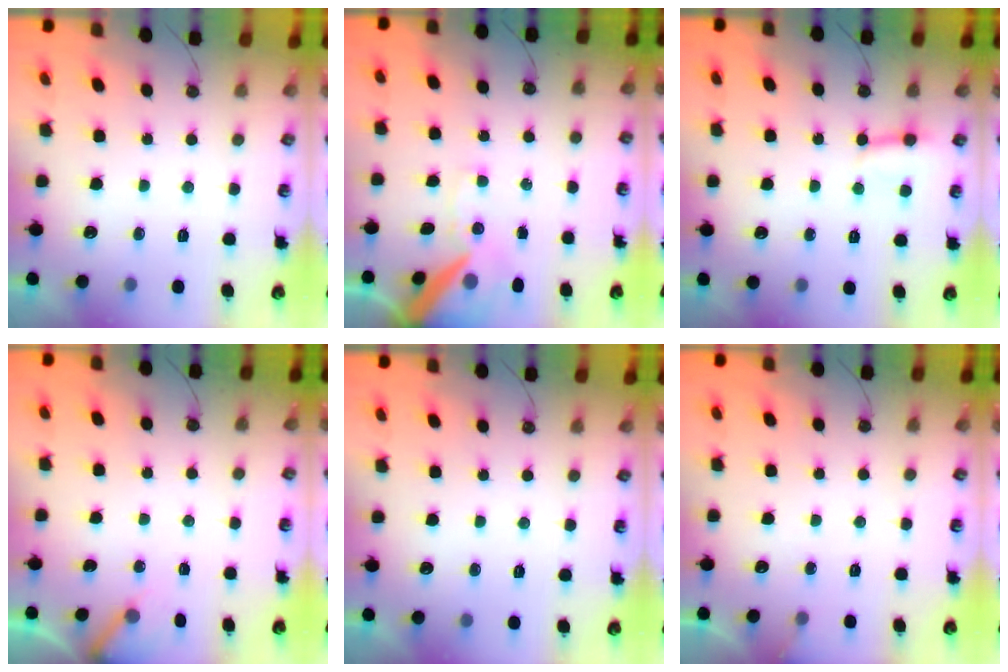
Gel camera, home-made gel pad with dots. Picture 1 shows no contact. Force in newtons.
{"total": 13.9, "press": 13.7, "slide": 2.2}
{"total": 2.9, "press": 2.8, "slide": 0.5}
{"total": 2.7, "press": 2.7, "slide": 0.2}
{"total": 0.0}
{"total": 2.2, "press": 2.2, "slide": 0.1}